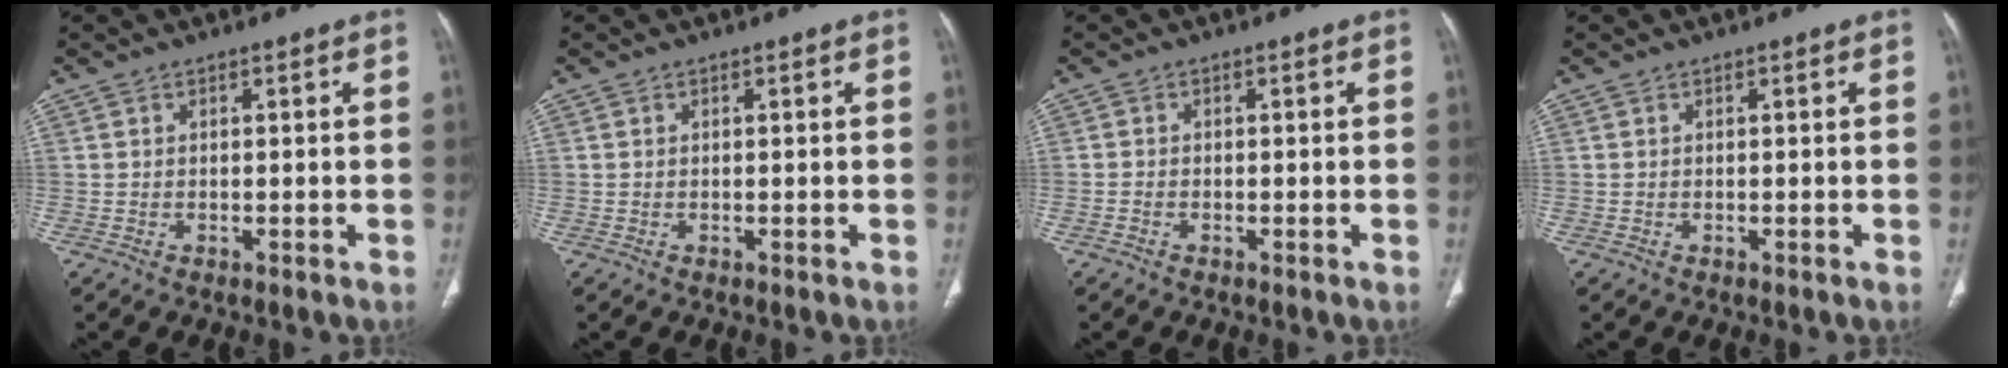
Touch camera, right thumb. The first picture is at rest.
{"total": 0.0}
{"total": 0.7, "force": [-0.5, 0.4, 0.3], "torque": [-0.006, 0.003, -0.012]}
{"total": 0.0}